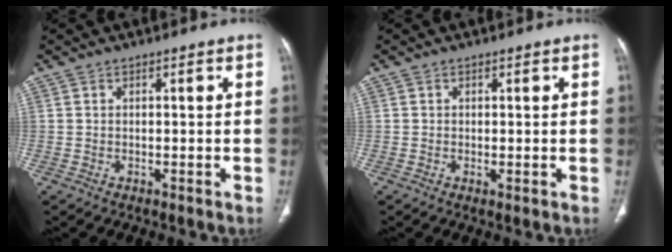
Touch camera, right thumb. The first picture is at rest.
{"total": 0.6, "force": [0.0, 0.2, 0.5], "torque": [-0.013, -0.003, 0.002]}